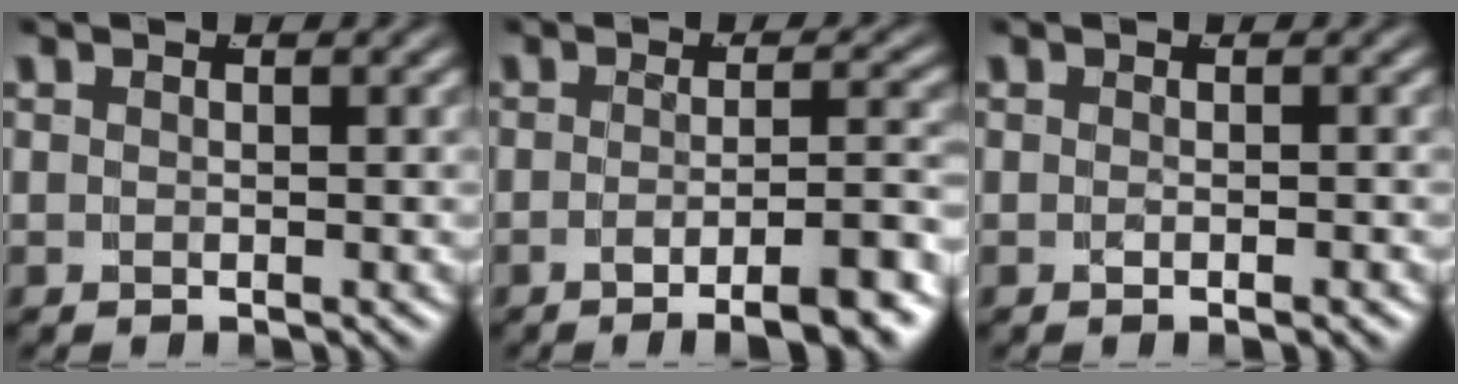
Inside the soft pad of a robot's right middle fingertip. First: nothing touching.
{"total": 6.6, "force": [-4.7, 0.9, 4.5], "torque": [-0.050, -0.003, -0.074]}
{"total": 0.8, "force": [-0.6, -0.4, 0.2], "torque": [-0.004, 0.003, -0.013]}